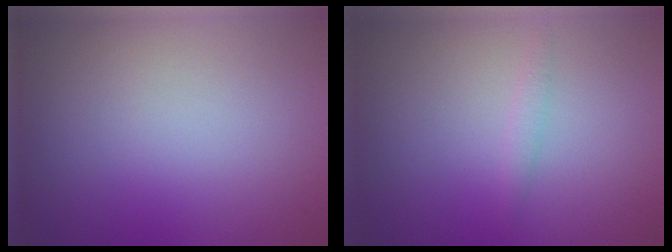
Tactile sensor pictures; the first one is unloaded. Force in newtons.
{"total": 0.8, "press": 0.8, "slide": 0.1}